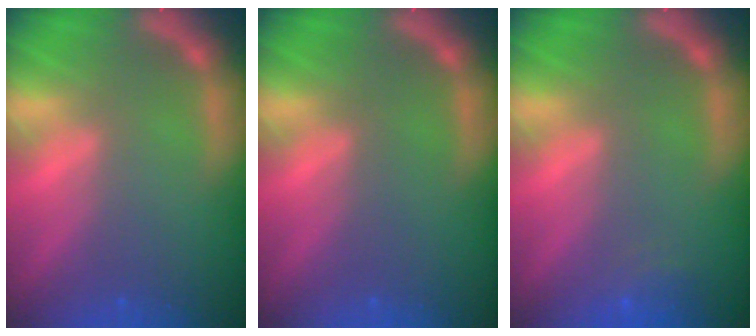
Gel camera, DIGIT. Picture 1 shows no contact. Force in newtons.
{"total": 0.0}
{"total": 1.9}